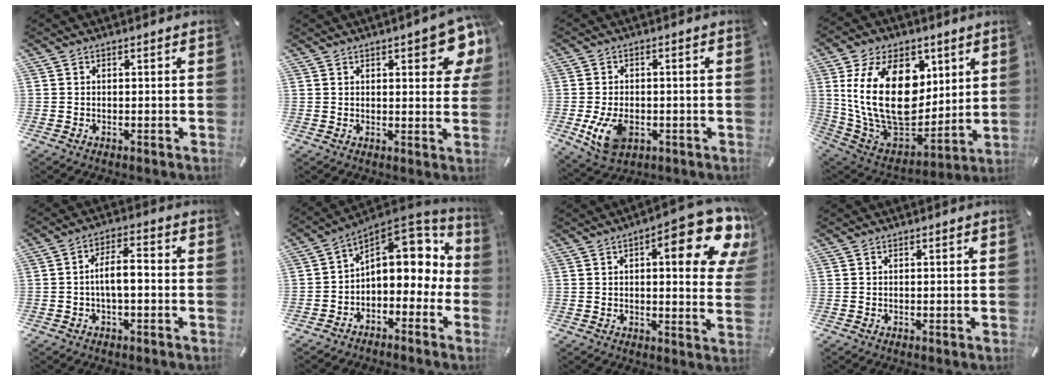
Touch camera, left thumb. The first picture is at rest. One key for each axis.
{"total": 10.5, "fx": 5.4, "fy": 3.4, "fz": 8.3, "tx": -0.097, "ty": -0.032, "tz": 0.086}
{"total": 8.0, "fx": -2.1, "fy": 5.3, "fz": 5.6, "tx": -0.121, "ty": -0.001, "tz": -0.038}
{"total": 24.6, "fx": 5.4, "fy": 16.5, "fz": 17.3, "tx": -0.333, "ty": -0.032, "tz": 0.100}
{"total": 6.2, "fx": -1.3, "fy": 2.6, "fz": 5.5, "tx": -0.101, "ty": 0.015, "tz": -0.025}
{"total": 12.8, "fx": 4.0, "fy": 8.4, "fz": 8.9, "tx": -0.115, "ty": -0.029, "tz": 0.068}
{"total": 17.0, "fx": 8.1, "fy": 5.3, "fz": 14.0, "tx": -0.173, "ty": -0.056, "tz": 0.121}
{"total": 0.0}